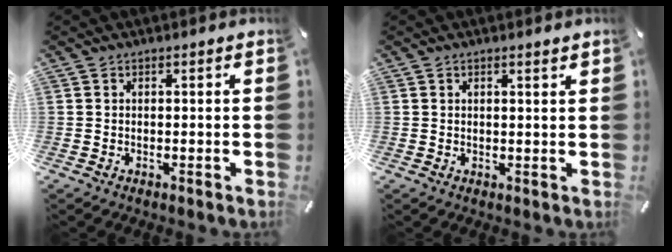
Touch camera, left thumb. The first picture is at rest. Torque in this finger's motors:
{"motor_torque": [0.16, -0.06, -0.06, -0.03, 0.02]}